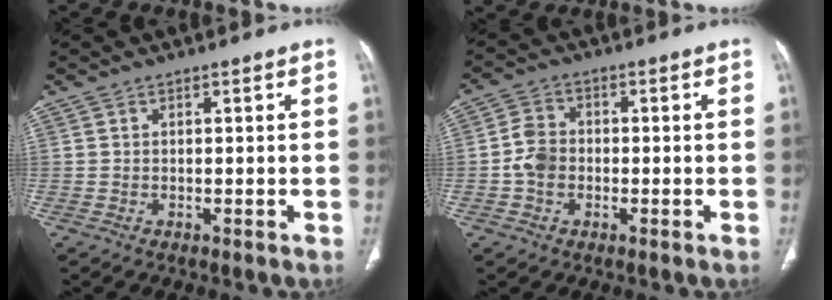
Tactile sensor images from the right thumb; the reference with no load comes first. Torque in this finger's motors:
{"motor_torque": [0.15, 0.60, 0.74, -0.70, 0.00]}